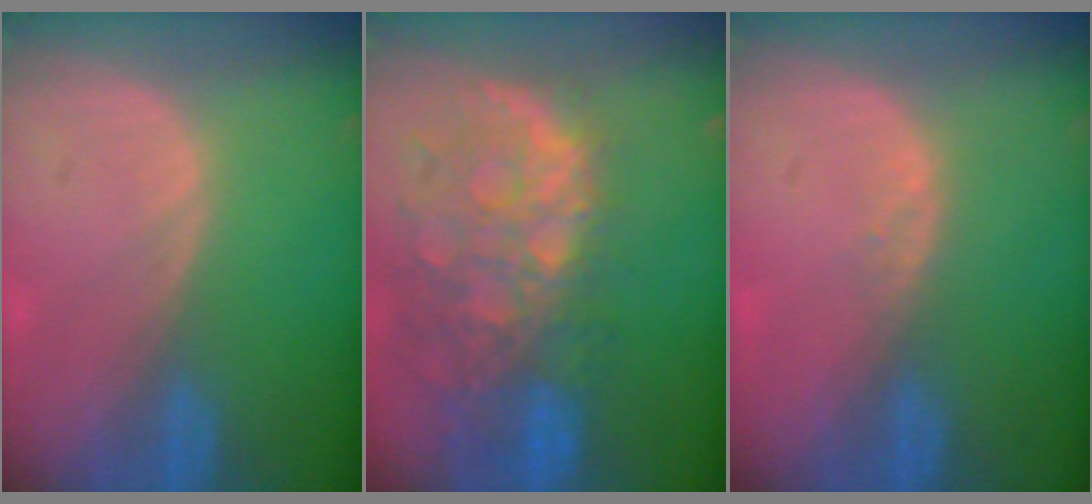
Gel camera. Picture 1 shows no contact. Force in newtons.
{"total": 12.3, "press": 10.2, "slide": 7.0}
{"total": 1.1, "press": 0.8, "slide": 0.7}